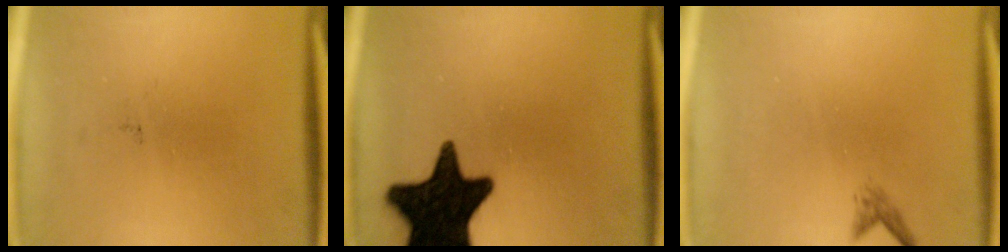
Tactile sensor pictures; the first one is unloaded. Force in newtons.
{"total": 18.2}
{"total": 1.0}